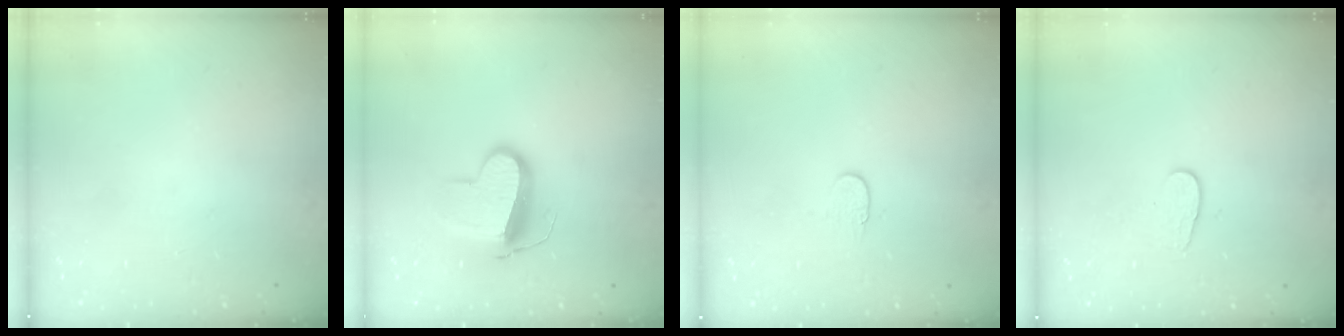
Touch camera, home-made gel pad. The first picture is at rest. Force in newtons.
{"total": 13.4, "press": 13.3, "slide": 1.3}
{"total": 4.1, "press": 4.1, "slide": 0.4}
{"total": 5.3, "press": 5.3, "slide": 0.5}